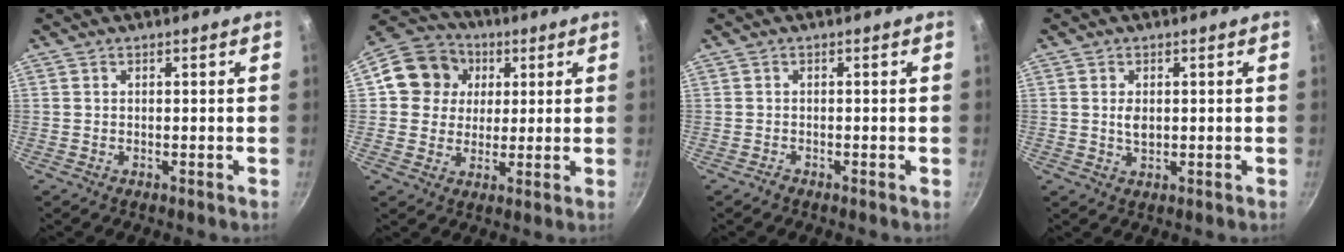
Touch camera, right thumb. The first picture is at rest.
{"total": 11.7, "force": [2.8, 10.6, 4.3], "torque": [-0.046, 0.017, 0.033]}
{"total": 0.5, "force": [-0.5, 0.1, 0.1], "torque": [-0.011, 0.007, -0.011]}
{"total": 2.6, "force": [0.3, 1.6, 2.0], "torque": [-0.033, -0.003, 0.007]}